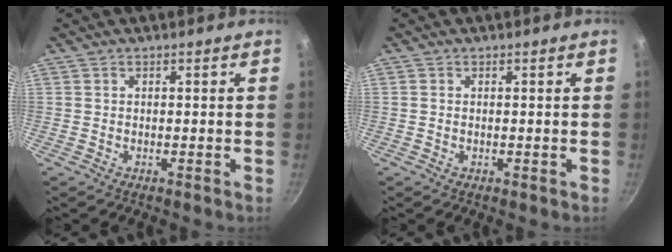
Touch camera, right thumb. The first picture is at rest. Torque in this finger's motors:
{"motor_torque": [-0.21, 0.08, -0.40, 0.33, 0.10]}